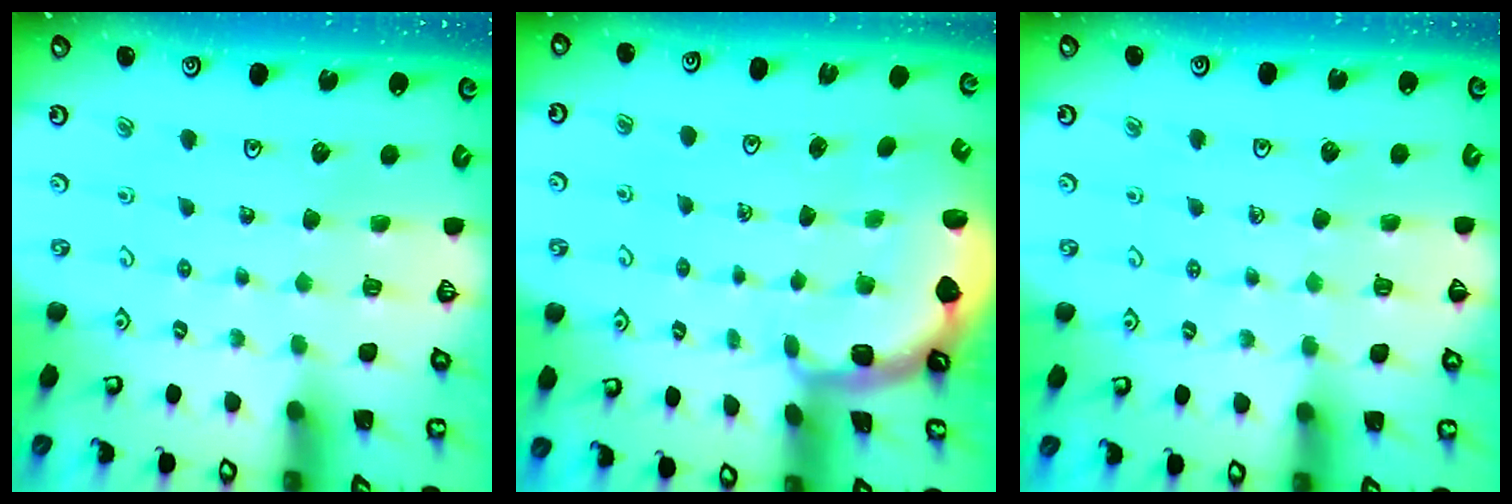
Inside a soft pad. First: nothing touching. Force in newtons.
{"total": 2.4, "press": 2.1, "slide": 1.2}
{"total": 5.0, "press": 4.8, "slide": 1.3}